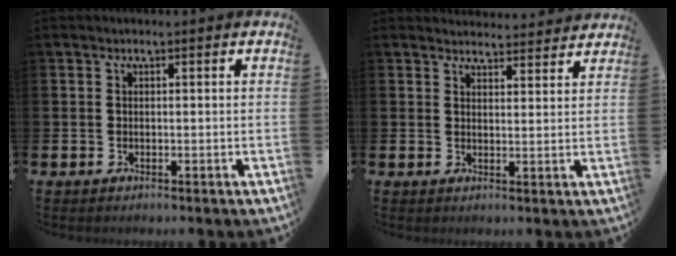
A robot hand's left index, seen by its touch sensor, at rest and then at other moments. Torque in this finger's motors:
{"motor_torque": [0.87, -1.27, 0.06, -0.02]}